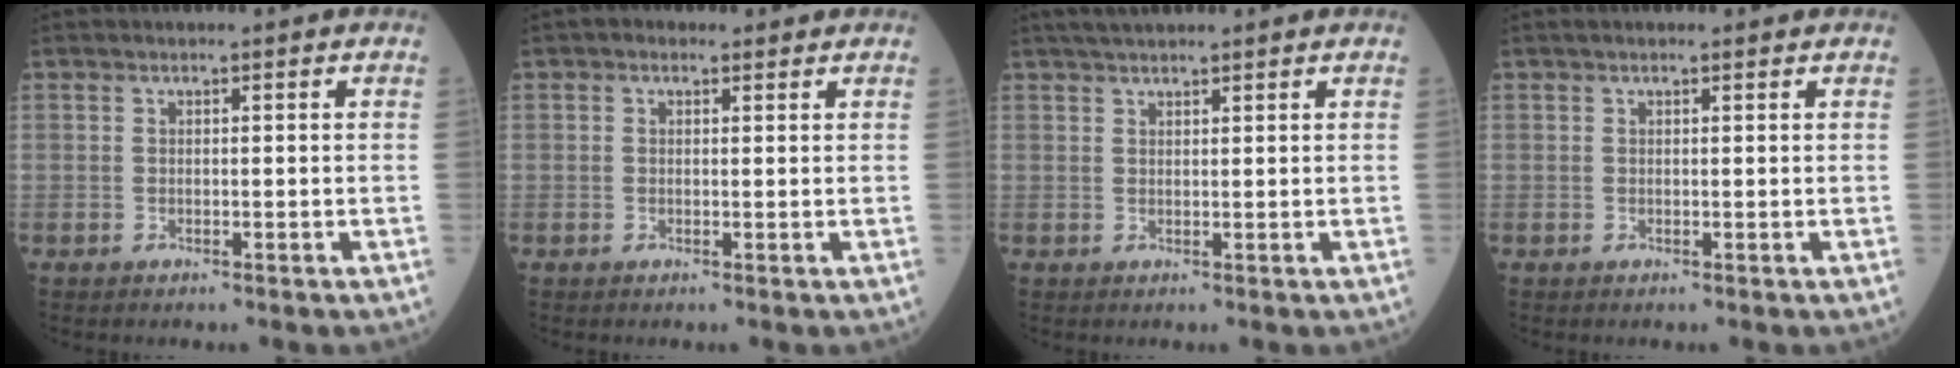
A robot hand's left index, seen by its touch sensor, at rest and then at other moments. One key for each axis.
{"total": 1.6, "fx": 1.1, "fy": 1.0, "fz": 0.6, "tx": -0.014, "ty": 0.013, "tz": 0.013}
{"total": 4.9, "fx": 4.2, "fy": 0.5, "fz": 2.3, "tx": -0.035, "ty": 0.034, "tz": 0.072}
{"total": 2.1, "fx": 1.8, "fy": 0.4, "fz": 1.0, "tx": -0.016, "ty": 0.022, "tz": 0.024}